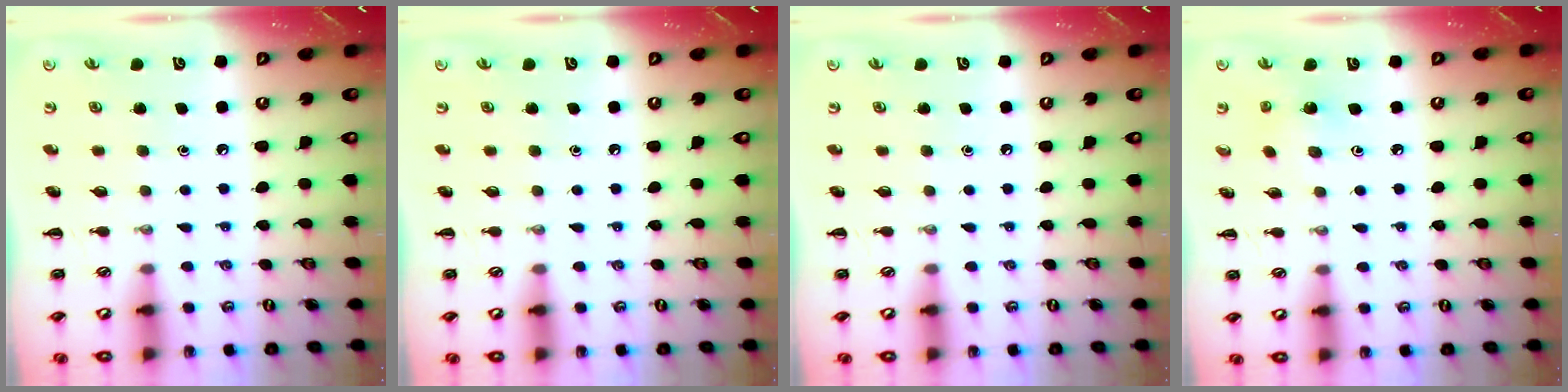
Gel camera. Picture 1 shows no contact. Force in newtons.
{"total": 0.0}
{"total": 0.0}
{"total": 2.0, "press": 1.9, "slide": 0.8}